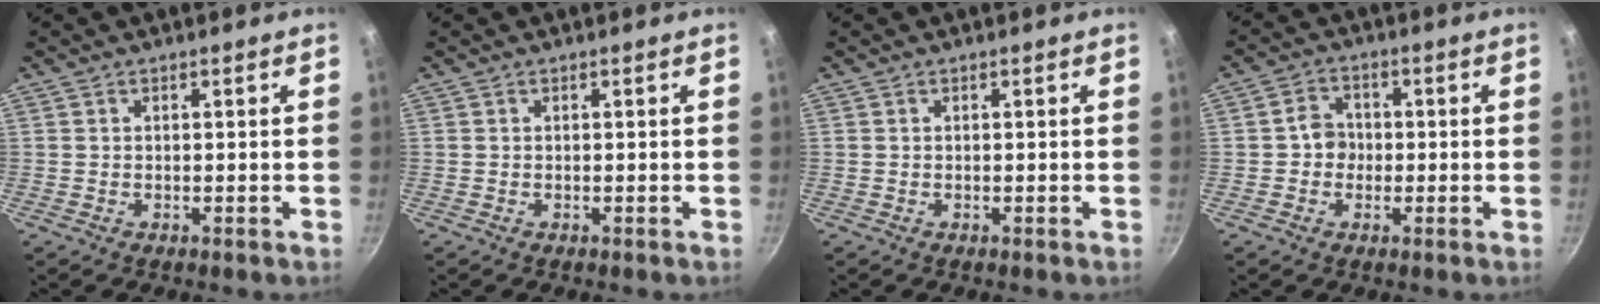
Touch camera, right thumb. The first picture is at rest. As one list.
[{"total": 0.0}, {"total": 0.0}, {"total": 4.5, "force": [-0.4, 4.1, 1.9], "torque": [-0.001, 0.013, -0.012]}]